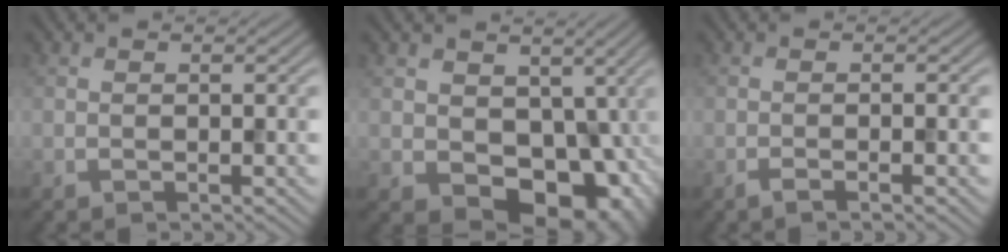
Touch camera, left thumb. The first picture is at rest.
{"total": 9.9, "force": [-0.3, 7.5, 6.4], "torque": [-0.107, -0.025, 0.002]}
{"total": 2.1, "force": [-1.0, 0.3, 1.8], "torque": [-0.027, 0.006, -0.023]}